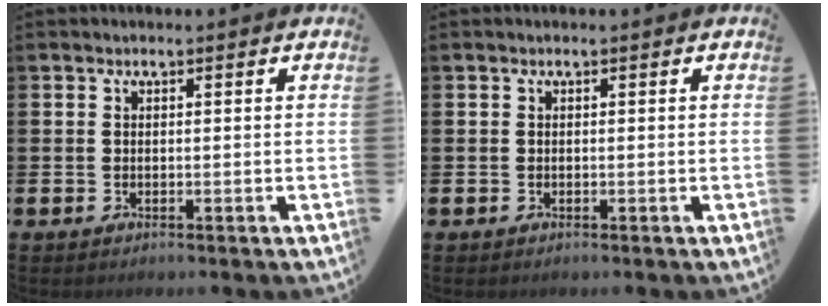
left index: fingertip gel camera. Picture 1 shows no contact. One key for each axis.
{"total": 0.0}